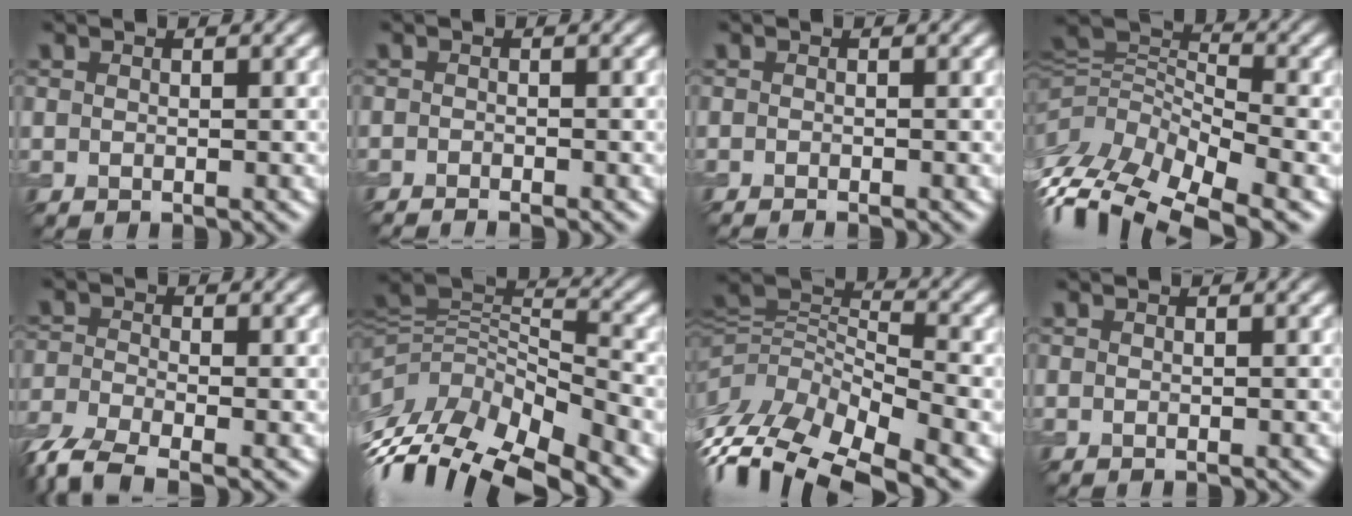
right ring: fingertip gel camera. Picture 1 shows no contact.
{"total": 1.6, "force": [-1.4, 0.2, 0.7], "torque": [-0.011, -0.001, -0.028]}
{"total": 0.9, "force": [-0.8, 0.1, 0.4], "torque": [-0.004, -0.001, -0.016]}
{"total": 11.6, "force": [-6.9, 5.5, 7.5], "torque": [-0.166, 0.003, -0.129]}
{"total": 5.4, "force": [-4.0, 1.9, 3.1], "torque": [-0.069, -0.014, -0.088]}
{"total": 11.9, "force": [-7.0, 5.5, 7.9], "torque": [-0.175, 0.016, -0.107]}
{"total": 12.1, "force": [-8.1, 5.0, 7.4], "torque": [-0.167, 0.004, -0.141]}
{"total": 0.0}